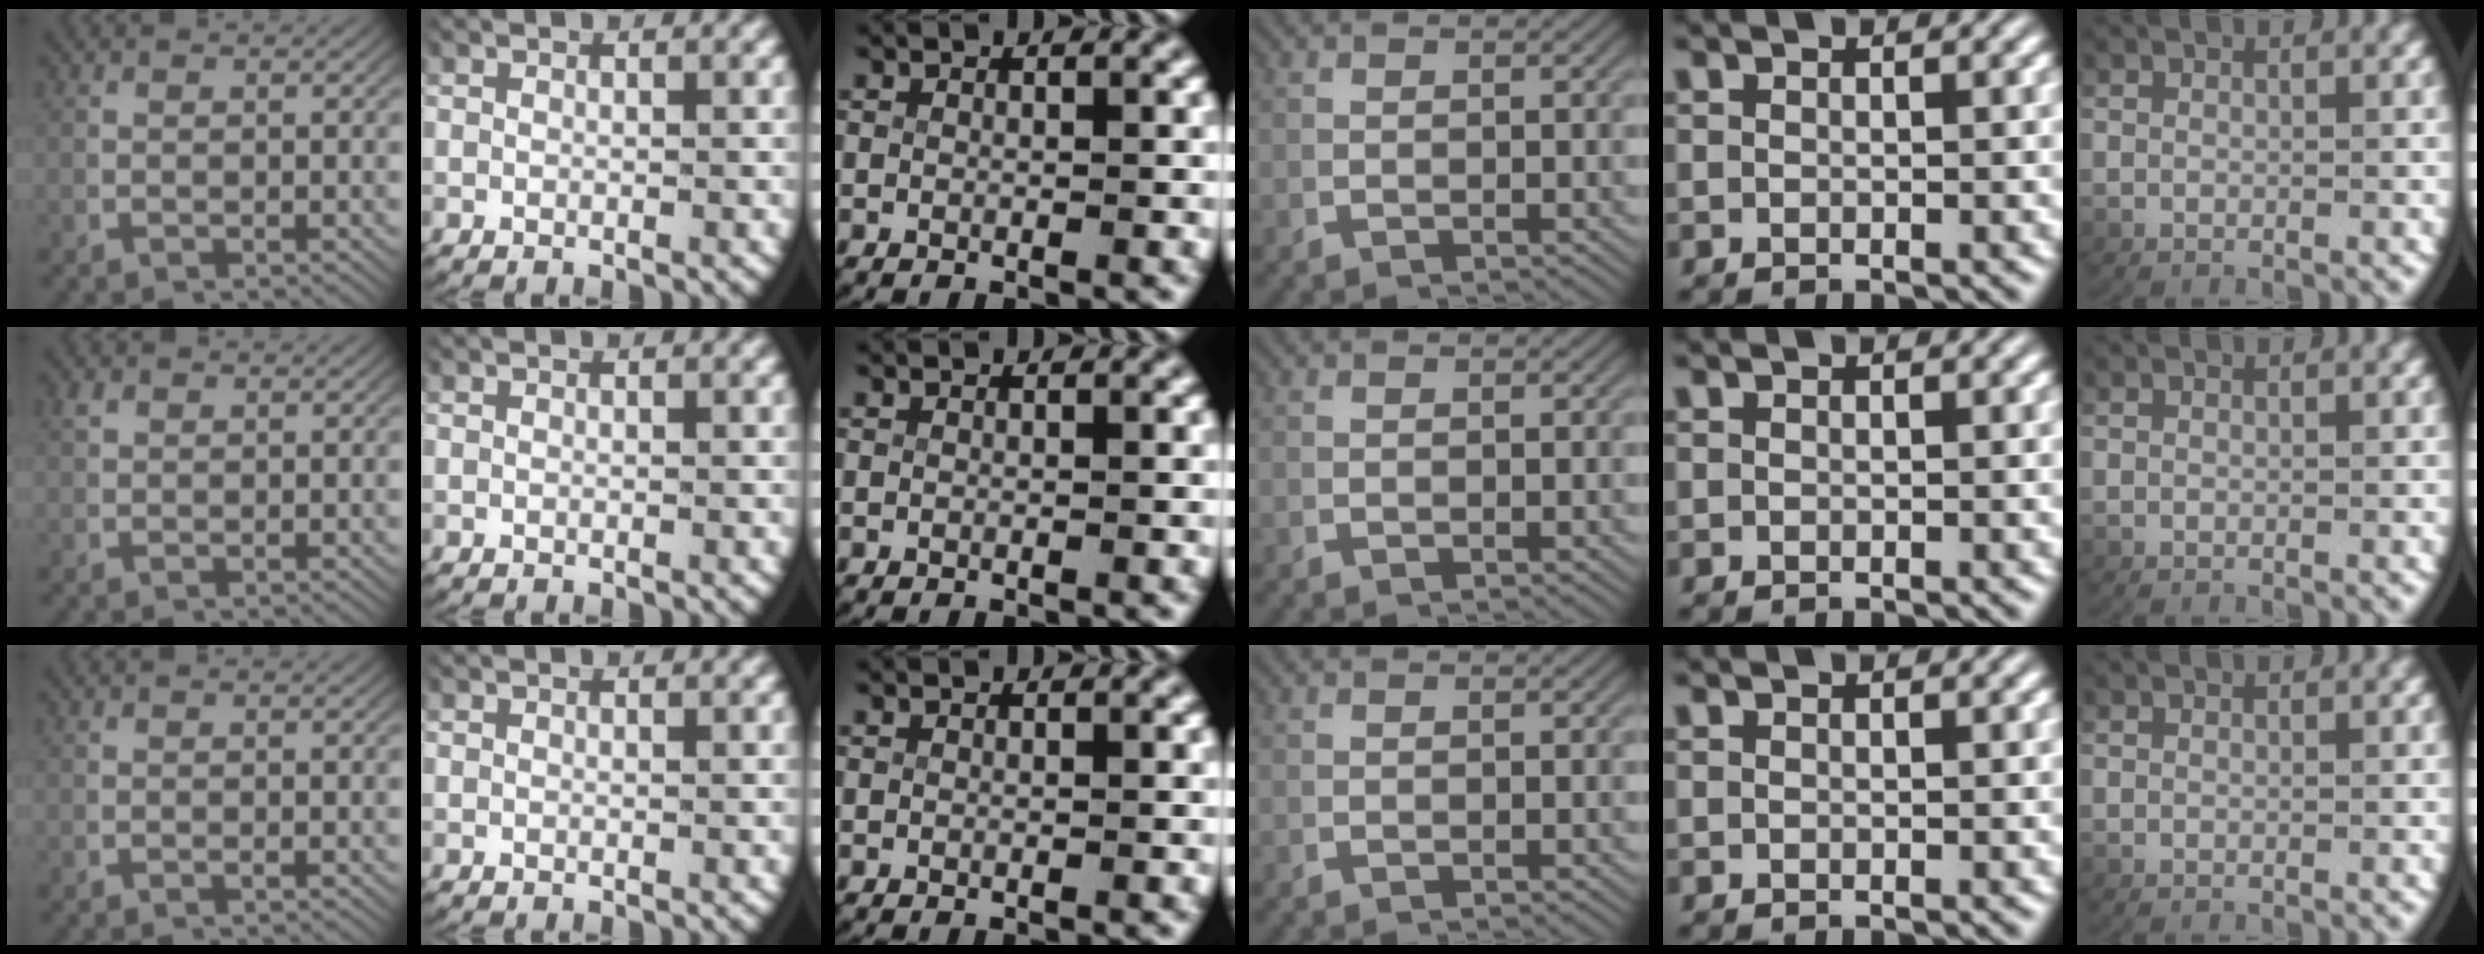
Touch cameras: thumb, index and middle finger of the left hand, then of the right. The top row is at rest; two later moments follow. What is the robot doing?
{"motion": "lift_and_place", "object": "paper"}